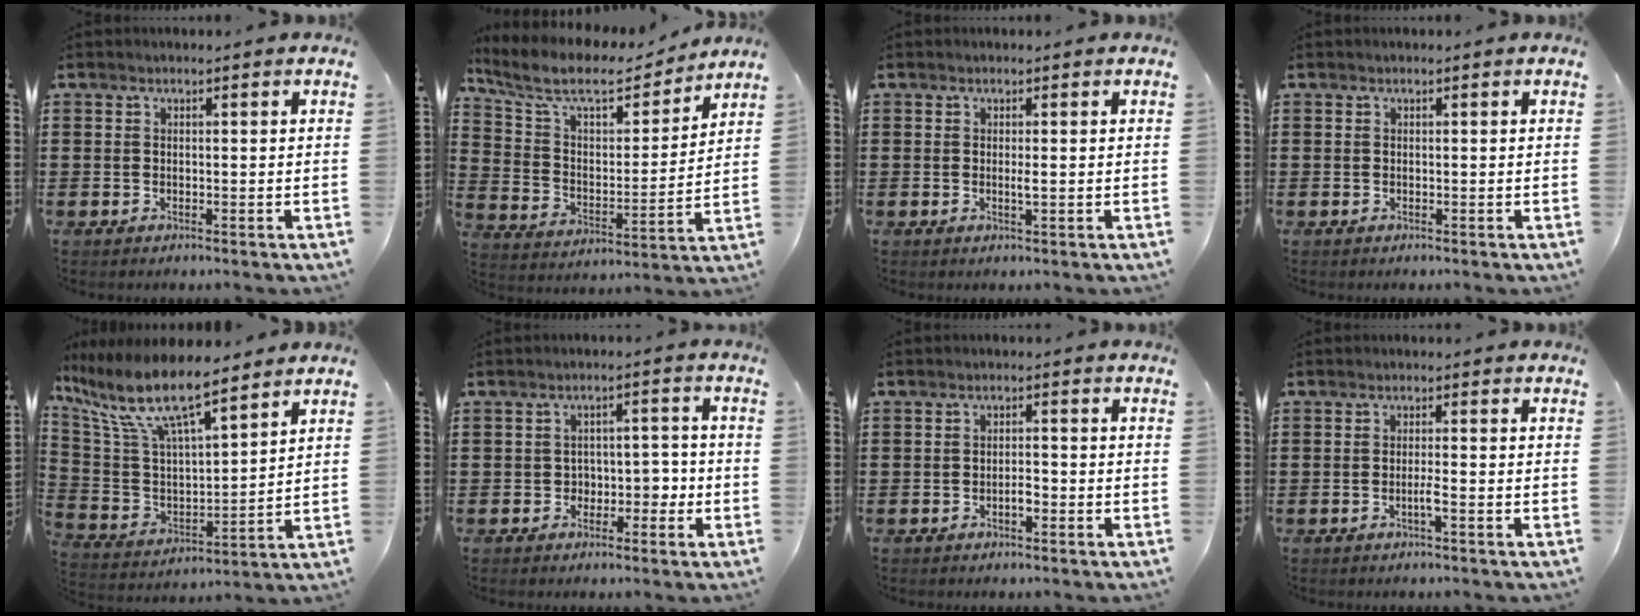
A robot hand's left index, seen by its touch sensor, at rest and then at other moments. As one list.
[{"total": 9.7, "force": [8.2, 2.4, 4.6], "torque": [-0.124, -0.044, 0.140]}, {"total": 1.2, "force": [0.0, 0.1, 1.2], "torque": [-0.023, -0.005, 0.001]}, {"total": 0.0}, {"total": 11.5, "force": [8.6, 2.4, 7.2], "torque": [-0.180, -0.047, 0.146]}, {"total": 3.5, "force": [-1.3, 2.9, 1.6], "torque": [-0.032, 0.005, -0.035]}, {"total": 1.9, "force": [-0.8, 0.6, 1.6], "torque": [-0.031, 0.003, -0.016]}, {"total": 1.8, "force": [-0.7, -0.1, 1.6], "torque": [-0.030, 0.000, -0.014]}]